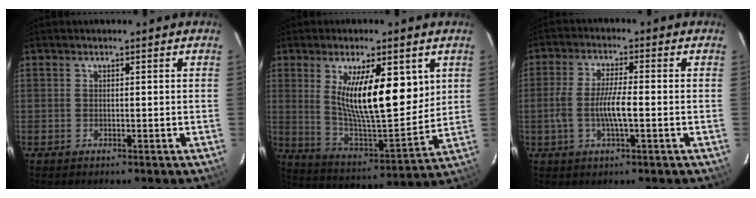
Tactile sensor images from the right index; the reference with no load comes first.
{"total": 16.2, "force": [5.6, 4.3, 14.6], "torque": [-0.241, -0.013, 0.104]}
{"total": 6.9, "force": [-1.5, 1.1, 6.6], "torque": [-0.132, -0.001, -0.029]}